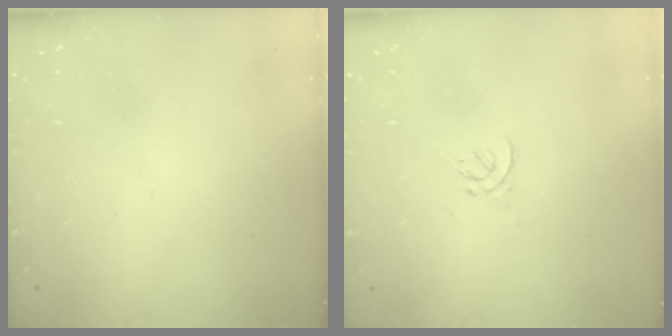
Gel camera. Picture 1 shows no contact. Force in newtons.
{"total": 0.0}